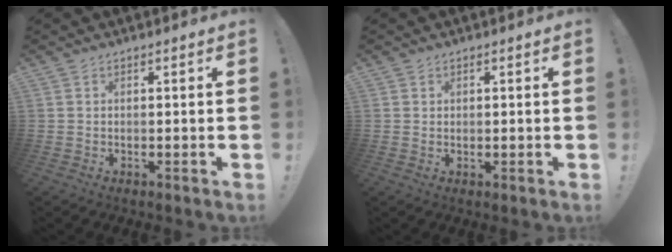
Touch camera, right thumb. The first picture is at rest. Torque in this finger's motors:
{"motor_torque": [-0.02, -0.42, 0.01, -0.07, -0.01]}